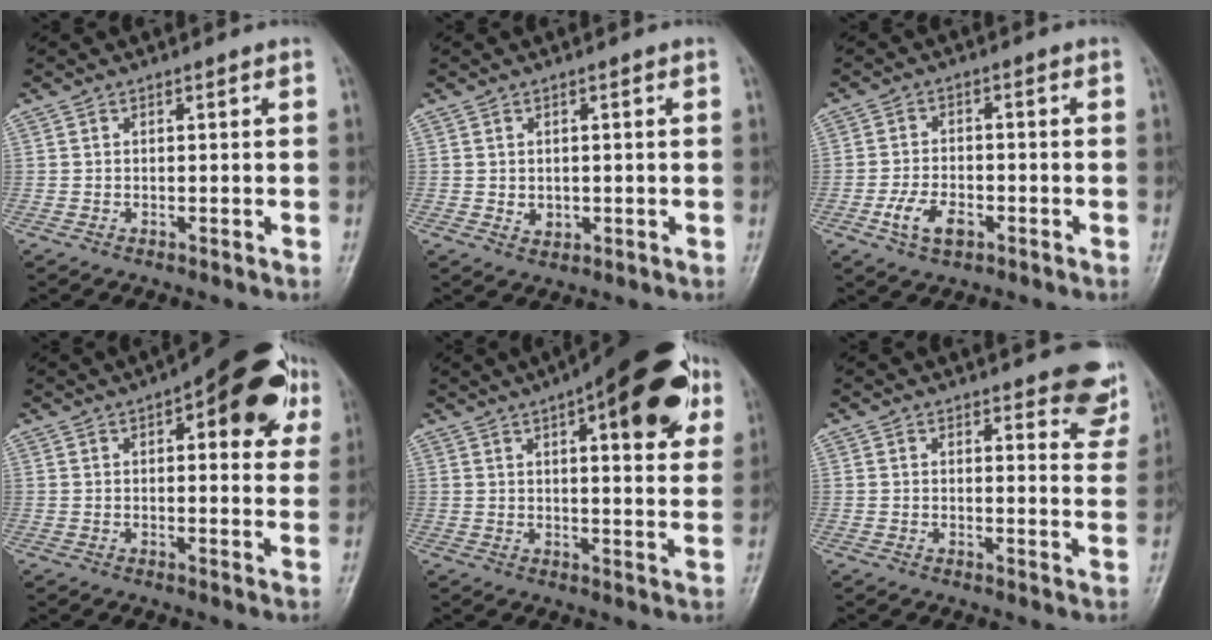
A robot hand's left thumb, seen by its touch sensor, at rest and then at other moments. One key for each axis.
{"total": 2.6, "fx": -0.1, "fy": 2.0, "fz": 1.6, "tx": -0.015, "ty": 0.001, "tz": 0.003}
{"total": 6.2, "fx": -2.8, "fy": 3.5, "fz": 4.2, "tx": -0.078, "ty": 0.014, "tz": -0.052}
{"total": 17.5, "fx": 7.3, "fy": 7.2, "fz": 14.1, "tx": -0.148, "ty": -0.005, "tz": 0.086}
{"total": 21.1, "fx": 9.6, "fy": 7.3, "fz": 17.3, "tx": -0.211, "ty": -0.008, "tz": 0.126}
{"total": 8.4, "fx": 6.4, "fy": 2.9, "fz": 4.5, "tx": -0.016, "ty": -0.037, "tz": 0.063}